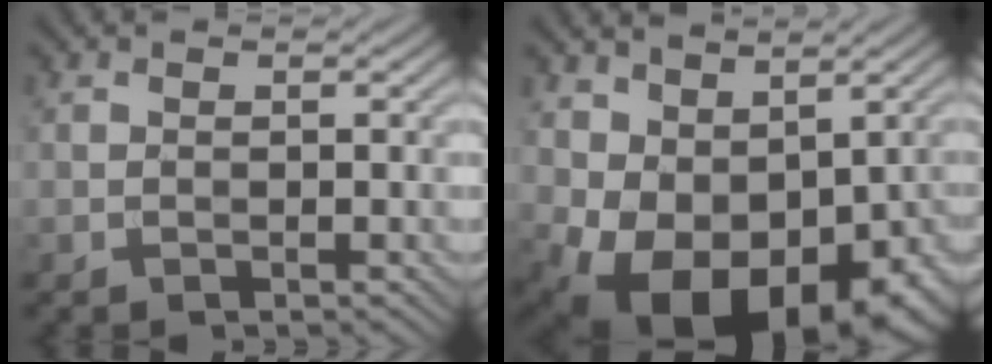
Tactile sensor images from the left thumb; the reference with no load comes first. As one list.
[{"total": 12.4, "force": [-1.5, 8.4, 9.0], "torque": [-0.148, -0.036, -0.001]}]